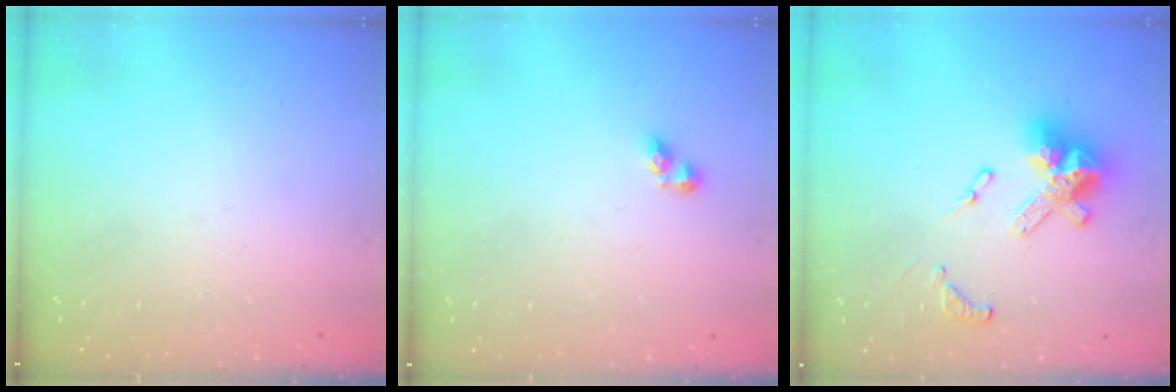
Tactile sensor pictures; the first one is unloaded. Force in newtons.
{"total": 4.6, "press": 4.6, "slide": 0.6}
{"total": 14.9, "press": 14.8, "slide": 1.7}